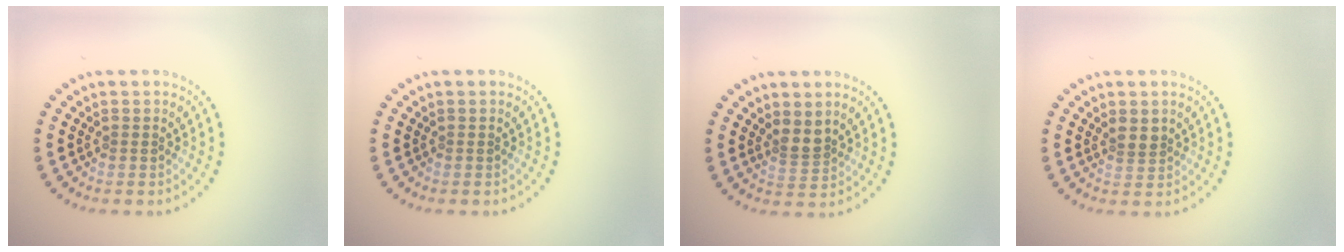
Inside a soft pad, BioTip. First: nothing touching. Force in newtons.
{"total": 0.0}
{"total": 2.0, "press": 1.5, "slide": 1.3}
{"total": 1.5, "press": 1.2, "slide": 0.9}